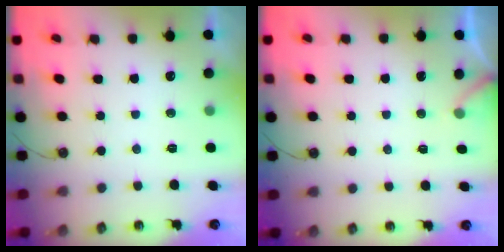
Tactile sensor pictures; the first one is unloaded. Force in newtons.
{"total": 2.8, "press": 2.8, "slide": 0.3}